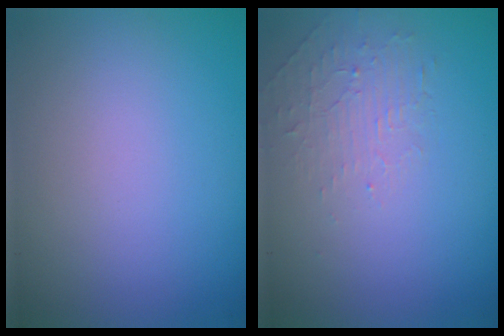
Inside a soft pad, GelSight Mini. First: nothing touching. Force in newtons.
{"total": 1.8, "press": 0.5, "slide": 1.7}